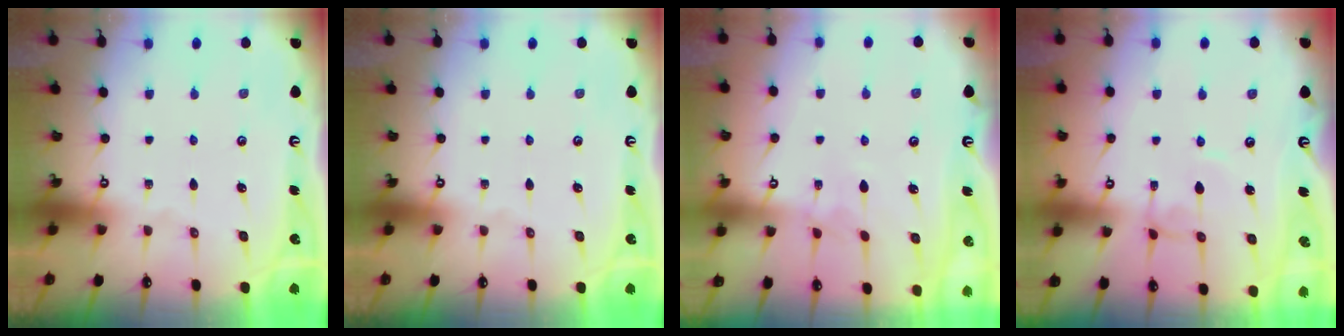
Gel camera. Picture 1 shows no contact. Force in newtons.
{"total": 0.0}
{"total": 3.5, "press": 3.5, "slide": 0.2}
{"total": 1.7, "press": 1.7, "slide": 0.1}